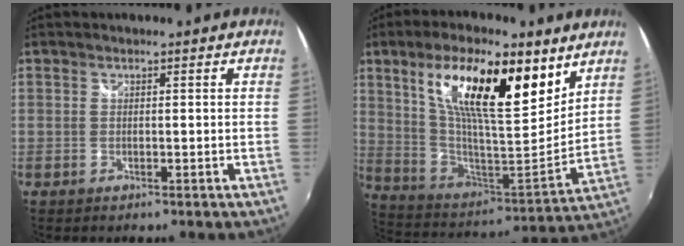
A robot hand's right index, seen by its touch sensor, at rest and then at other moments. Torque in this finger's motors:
{"motor_torque": [1.58, 0.56, 1.05, 0.21]}